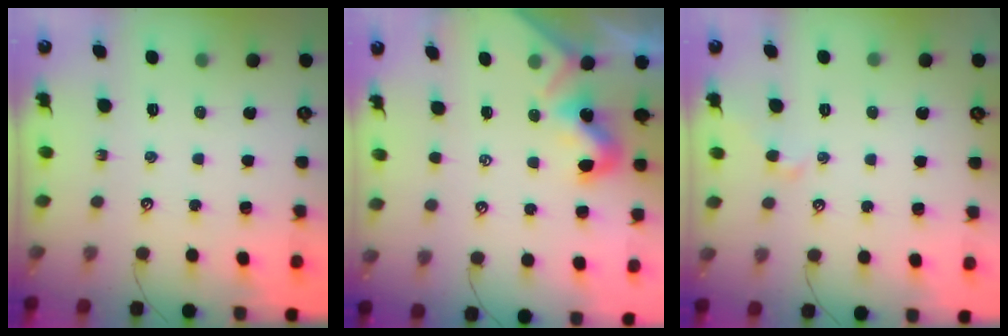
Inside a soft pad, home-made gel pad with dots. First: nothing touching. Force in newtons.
{"total": 2.0, "press": 2.0, "slide": 0.4}
{"total": 0.6, "press": 0.0, "slide": 0.6}